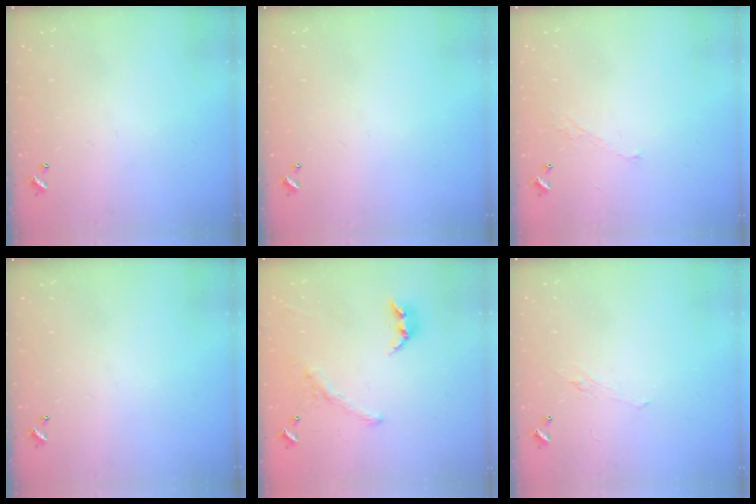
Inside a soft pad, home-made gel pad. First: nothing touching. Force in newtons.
{"total": 0.0}
{"total": 3.5, "press": 3.5, "slide": 0.7}
{"total": 0.0}
{"total": 1.2, "press": 0.5, "slide": 1.1}
{"total": 0.9, "press": 0.5, "slide": 0.7}